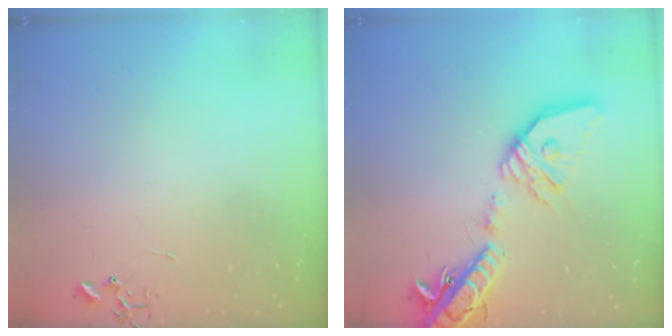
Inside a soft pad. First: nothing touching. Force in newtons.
{"total": 23.6, "press": 23.3, "slide": 3.8}